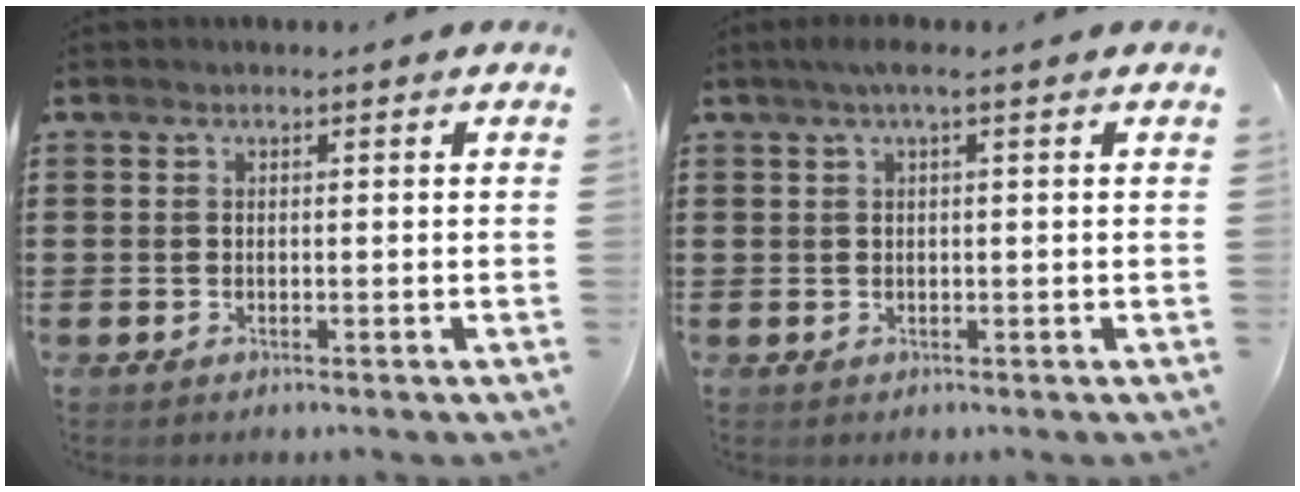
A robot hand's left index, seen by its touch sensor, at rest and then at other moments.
{"total": 1.7, "force": [0.6, 0.1, 1.6], "torque": [-0.031, 0.001, 0.011]}